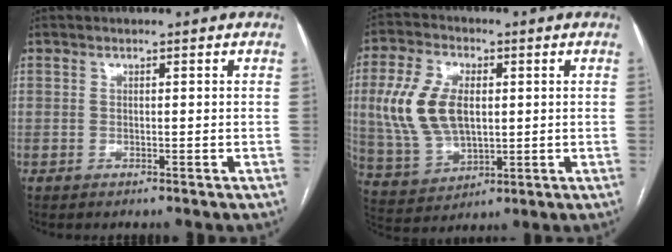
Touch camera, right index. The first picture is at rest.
{"total": 12.4, "force": [1.6, 7.1, 10.1], "torque": [-0.229, 0.015, 0.042]}